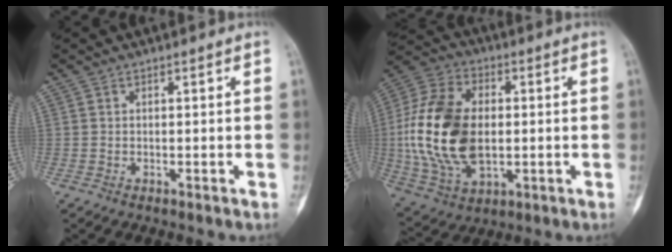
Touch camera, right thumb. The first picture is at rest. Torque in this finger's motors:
{"motor_torque": [2.32, 2.38, 1.22, -1.56, 0.42]}